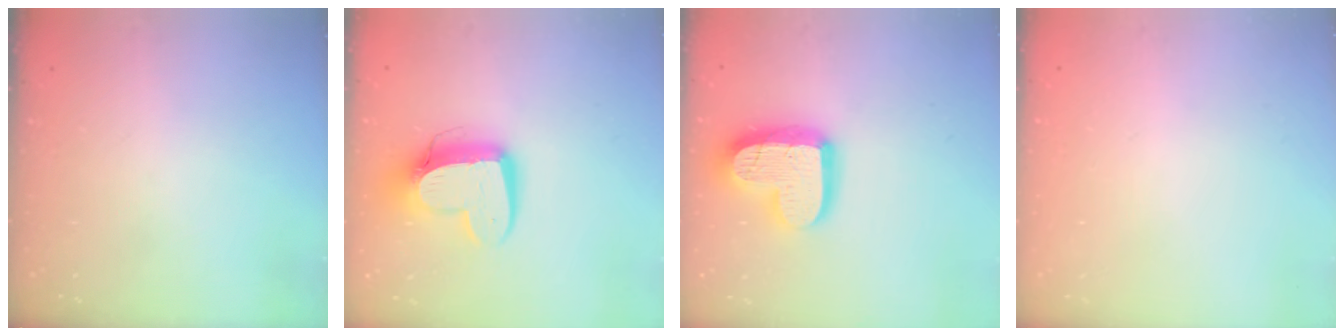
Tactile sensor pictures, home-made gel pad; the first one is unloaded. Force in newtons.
{"total": 14.4, "press": 14.3, "slide": 1.3}
{"total": 19.2, "press": 19.1, "slide": 1.8}
{"total": 0.0}